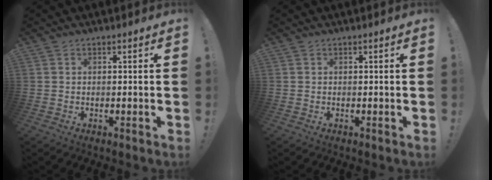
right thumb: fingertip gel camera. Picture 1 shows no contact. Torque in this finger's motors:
{"motor_torque": [0.00, 0.00, 0.02, 0.01, 0.00]}